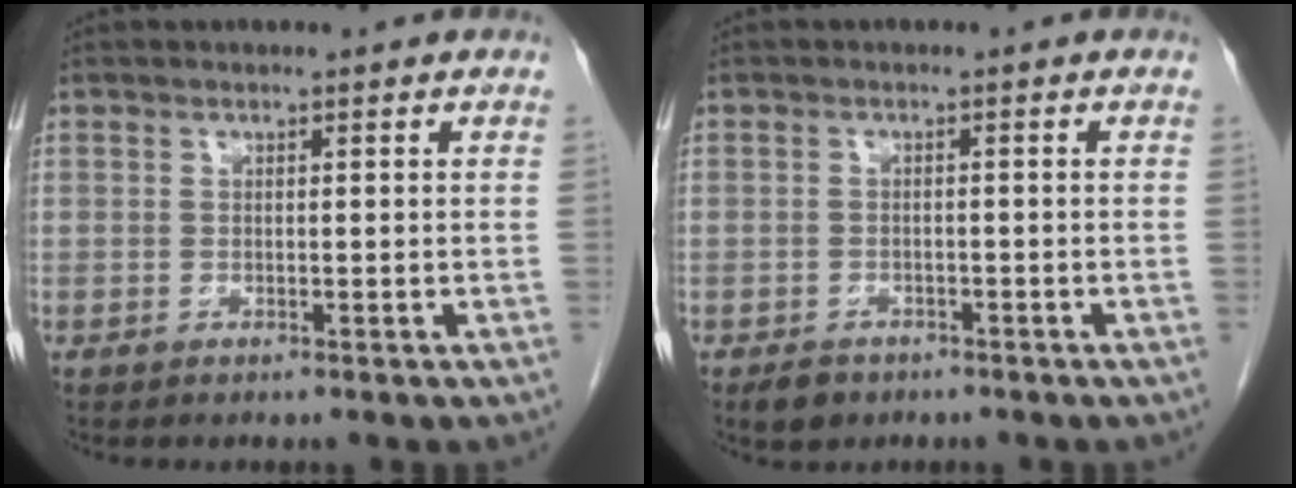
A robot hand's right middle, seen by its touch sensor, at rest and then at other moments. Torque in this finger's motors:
{"motor_torque": [0.37, -0.29, 0.05, 0.01]}